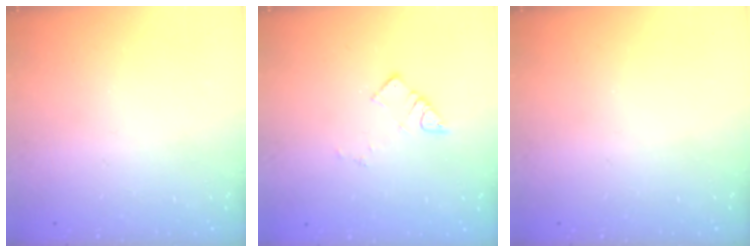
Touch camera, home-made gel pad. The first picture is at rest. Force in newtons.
{"total": 4.1, "press": 4.1, "slide": 0.2}
{"total": 0.0}